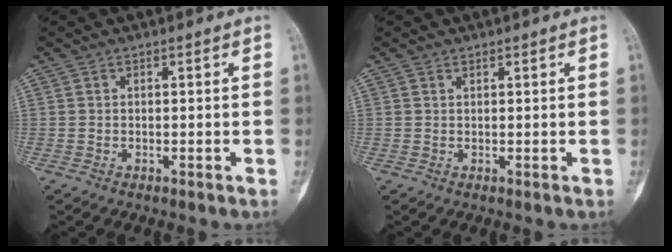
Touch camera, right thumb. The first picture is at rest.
{"total": 0.5, "force": [0.5, 0.3, 0.0], "torque": [-0.001, -0.003, 0.006]}